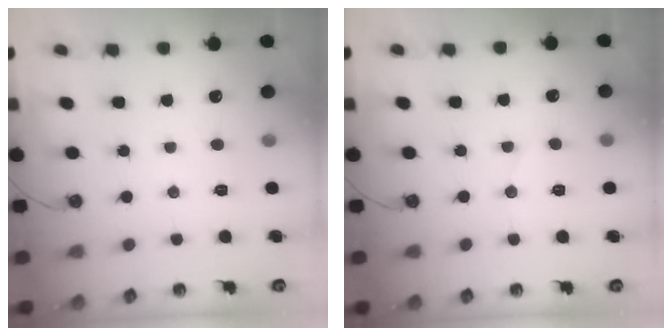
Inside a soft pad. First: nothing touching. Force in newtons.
{"total": 3.7, "press": 3.6, "slide": 0.4}